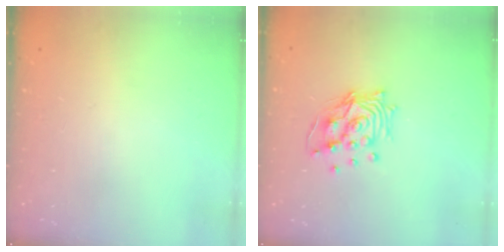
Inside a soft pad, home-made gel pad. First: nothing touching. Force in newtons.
{"total": 12.8, "press": 12.8, "slide": 1.3}